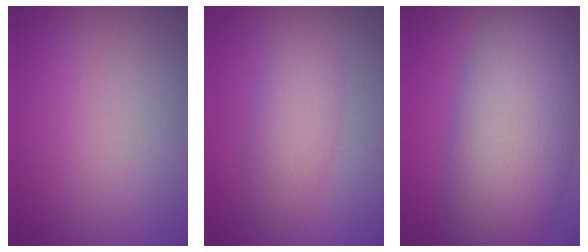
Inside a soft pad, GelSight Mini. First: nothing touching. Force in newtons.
{"total": 2.4, "press": 2.3, "slide": 0.1}
{"total": 11.4, "press": 11.4, "slide": 0.6}